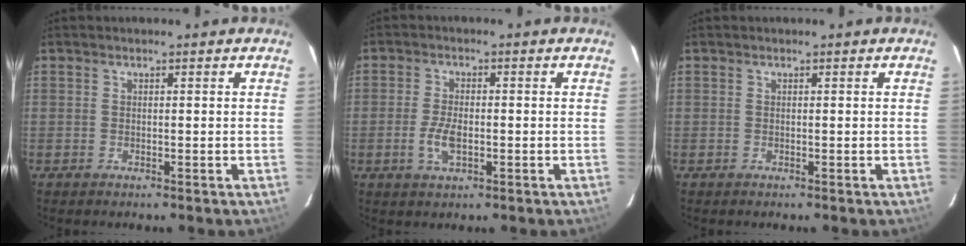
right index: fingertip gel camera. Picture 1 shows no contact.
{"total": 4.5, "force": [-1.2, 2.1, 3.8], "torque": [-0.081, -0.002, -0.022]}
{"total": 0.0}